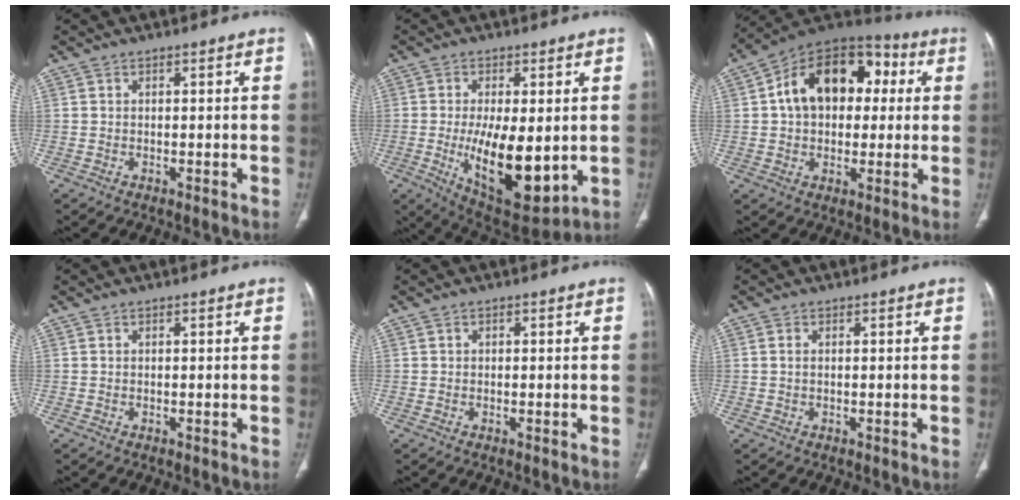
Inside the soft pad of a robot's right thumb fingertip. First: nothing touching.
{"total": 16.3, "force": [-1.9, 6.9, 14.7], "torque": [-0.223, -0.028, -0.011]}
{"total": 19.3, "force": [3.3, 13.1, 13.8], "torque": [-0.182, 0.034, 0.043]}
{"total": 0.0}
{"total": 0.0}
{"total": 0.7, "force": [0.1, 0.4, 0.6], "torque": [-0.011, 0.000, 0.003]}